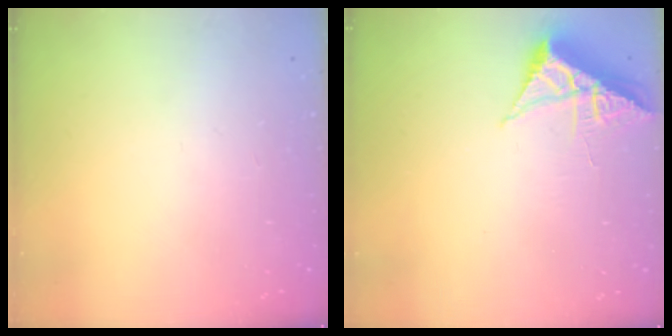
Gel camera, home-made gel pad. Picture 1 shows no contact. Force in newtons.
{"total": 6.1, "press": 6.0, "slide": 0.7}